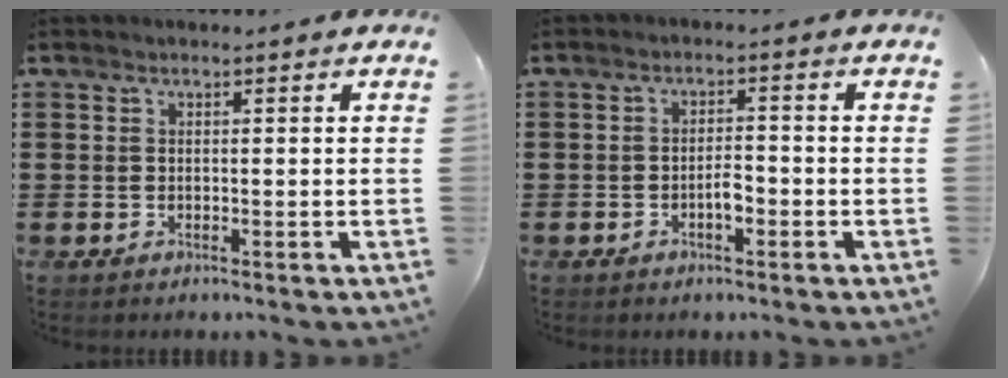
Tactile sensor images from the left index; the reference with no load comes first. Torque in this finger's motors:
{"motor_torque": [0.05, 0.05, 0.11, 0.03]}